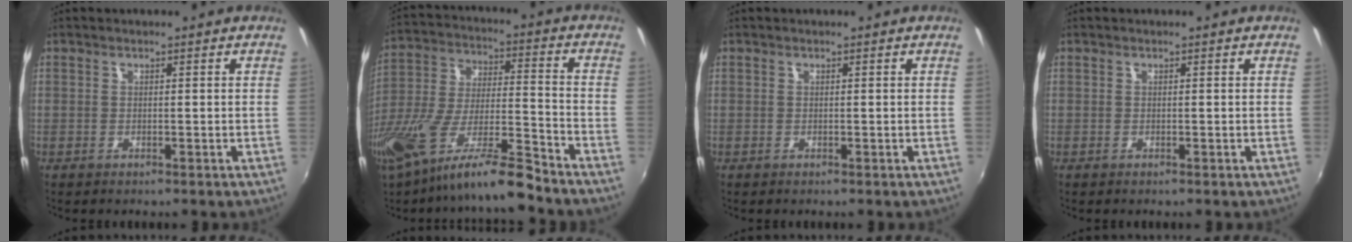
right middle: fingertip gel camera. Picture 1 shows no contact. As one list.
[{"total": 16.1, "force": [-12.5, 1.3, 10.2], "torque": [-0.201, -0.023, -0.229]}, {"total": 0.0}, {"total": 0.0}]